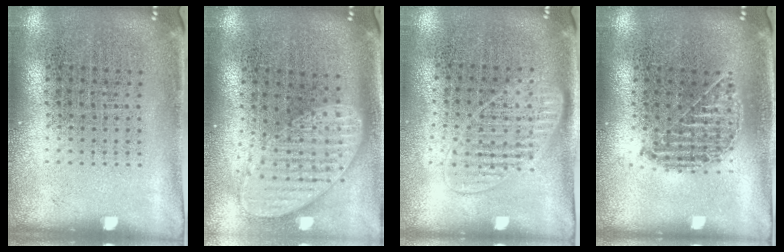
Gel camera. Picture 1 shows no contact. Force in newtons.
{"total": 2.0, "press": 1.6, "slide": 1.2}
{"total": 1.4, "press": 1.3, "slide": 0.6}
{"total": 1.0, "press": 0.9, "slide": 0.3}